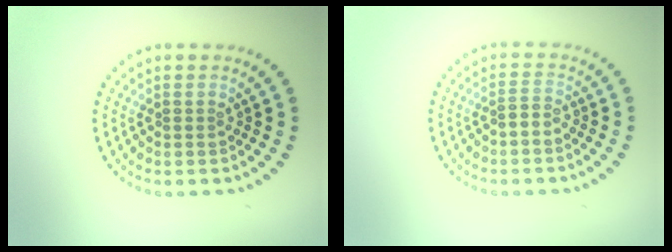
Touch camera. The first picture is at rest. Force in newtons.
{"total": 1.3, "press": 1.0, "slide": 0.9}